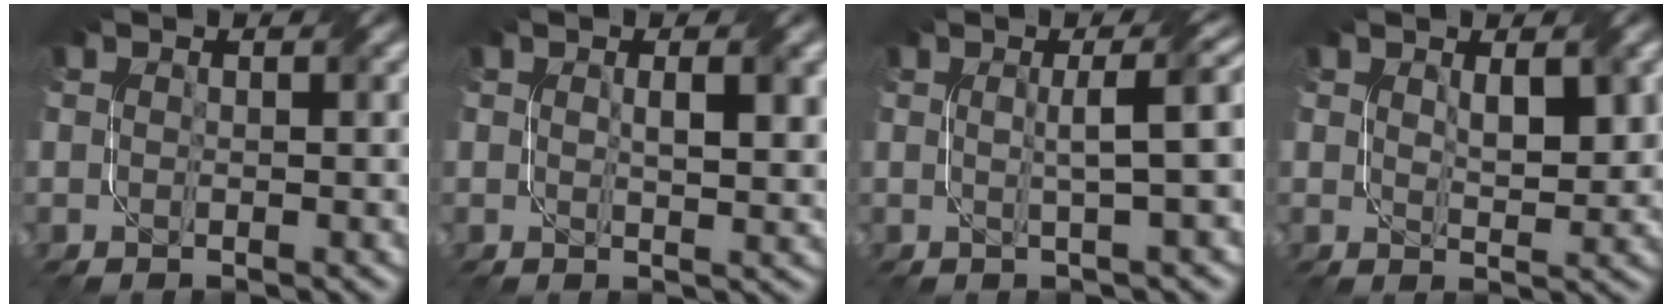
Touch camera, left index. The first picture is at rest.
{"total": 2.9, "force": [0.8, 0.8, 2.7], "torque": [-0.043, -0.001, 0.015]}
{"total": 4.7, "force": [0.5, 1.2, 4.5], "torque": [-0.044, 0.020, 0.006]}
{"total": 2.8, "force": [1.1, 1.2, 2.4], "torque": [-0.041, -0.006, 0.024]}